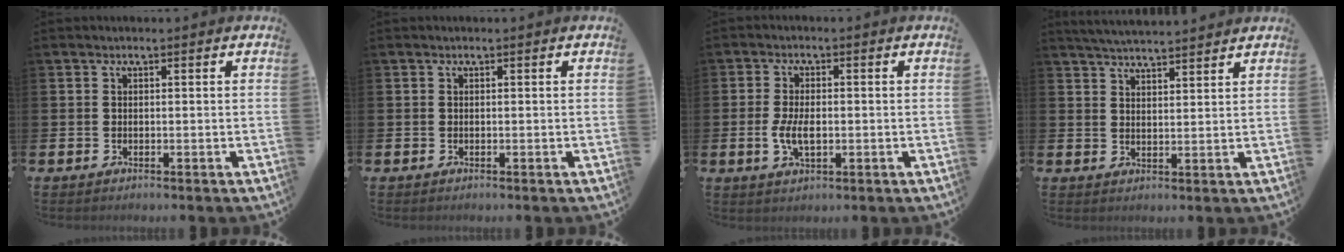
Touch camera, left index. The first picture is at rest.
{"total": 0.0}
{"total": 4.2, "force": [-0.5, 2.1, 3.5], "torque": [-0.065, 0.000, -0.012]}
{"total": 4.4, "force": [4.3, 0.0, 0.4], "torque": [-0.015, -0.023, 0.078]}